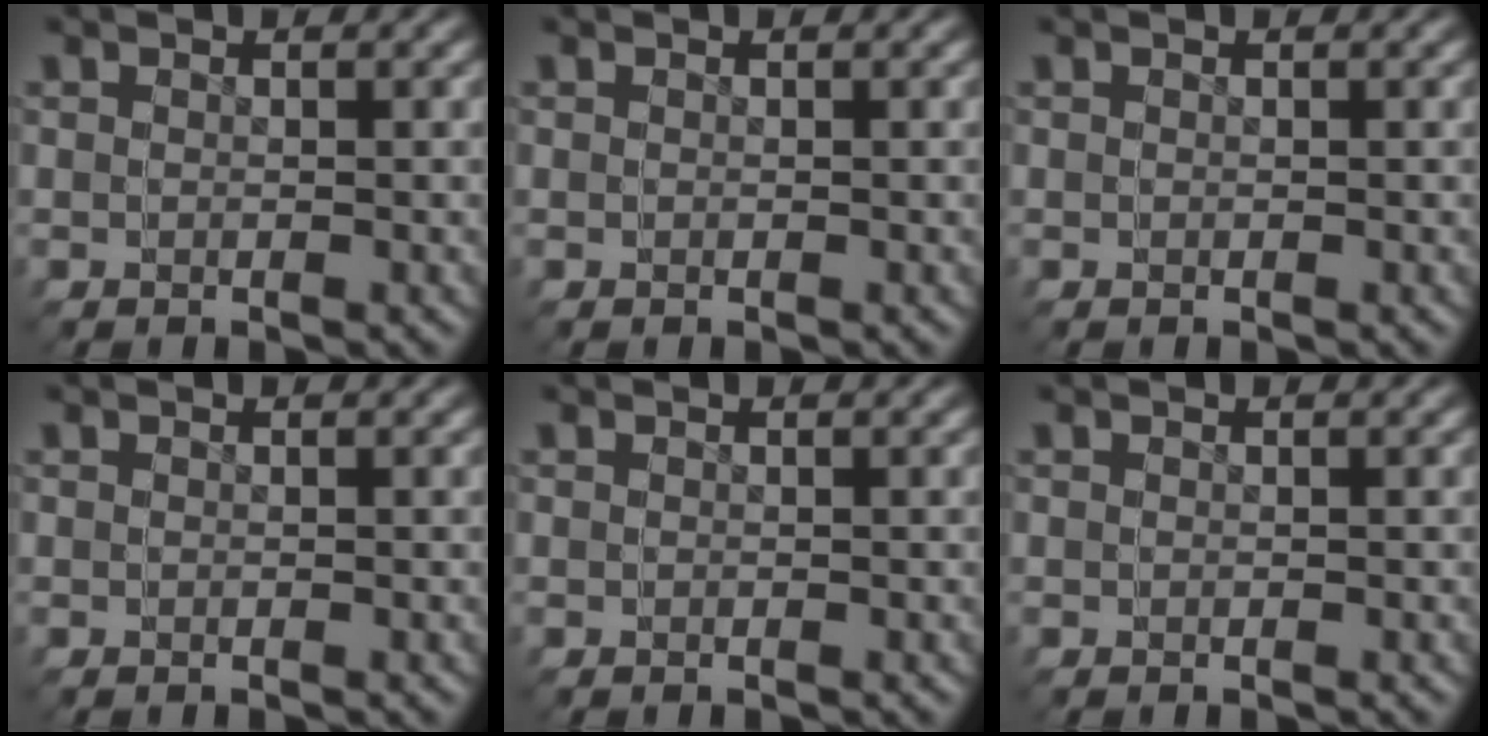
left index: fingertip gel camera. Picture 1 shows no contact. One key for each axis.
{"total": 0.0}
{"total": 0.0}
{"total": 0.0}
{"total": 0.0}
{"total": 0.0}